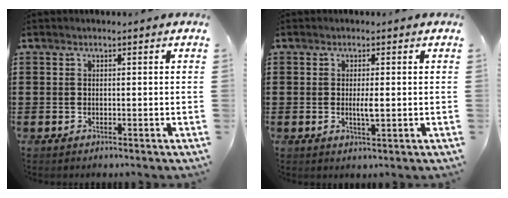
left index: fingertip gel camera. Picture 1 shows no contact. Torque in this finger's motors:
{"motor_torque": [0.58, 0.08, 0.08, 0.06]}